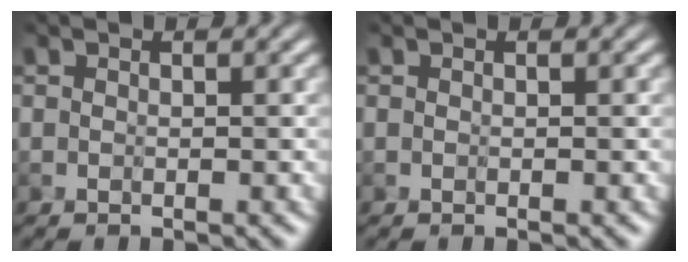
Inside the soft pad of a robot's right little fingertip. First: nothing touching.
{"total": 0.0}